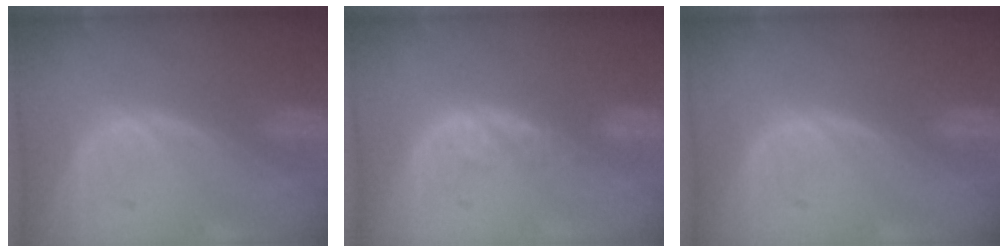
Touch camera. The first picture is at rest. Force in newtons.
{"total": 2.5, "press": 1.9, "slide": 1.7}
{"total": 0.0}